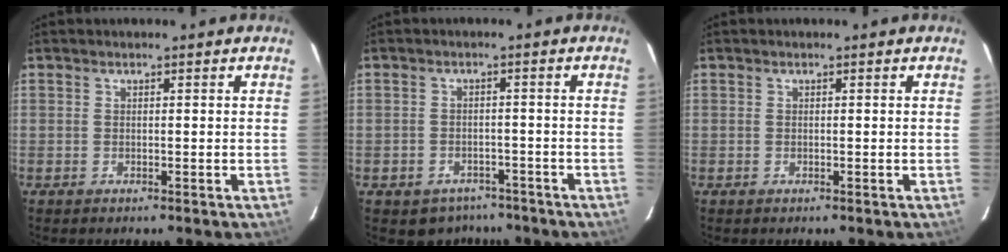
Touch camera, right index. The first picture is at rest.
{"total": 6.7, "force": [-4.8, 4.5, 1.4], "torque": [-0.040, 0.017, -0.056]}
{"total": 0.0}